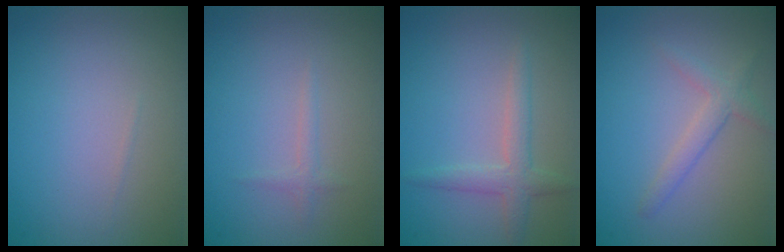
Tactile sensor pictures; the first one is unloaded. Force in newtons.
{"total": 0.8, "press": 0.8, "slide": 0.1}
{"total": 2.3, "press": 2.3, "slide": 0.1}
{"total": 2.0, "press": 2.0, "slide": 0.1}